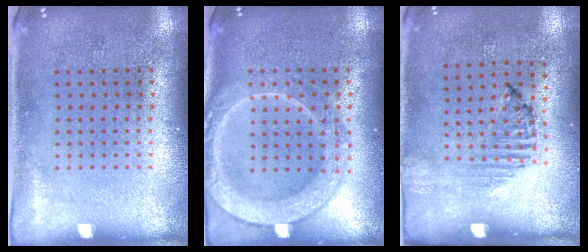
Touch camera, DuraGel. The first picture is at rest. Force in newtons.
{"total": 2.0, "press": 2.0, "slide": 0.3}
{"total": 1.3, "press": 1.2, "slide": 0.4}